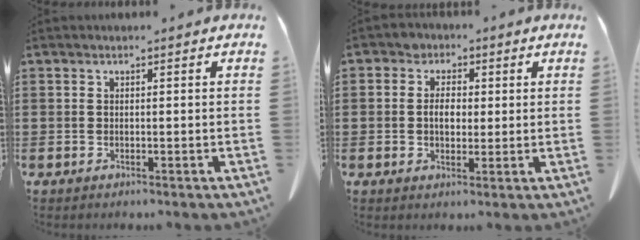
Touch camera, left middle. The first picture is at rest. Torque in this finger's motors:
{"motor_torque": [1.20, 0.94, 0.26, 0.03]}